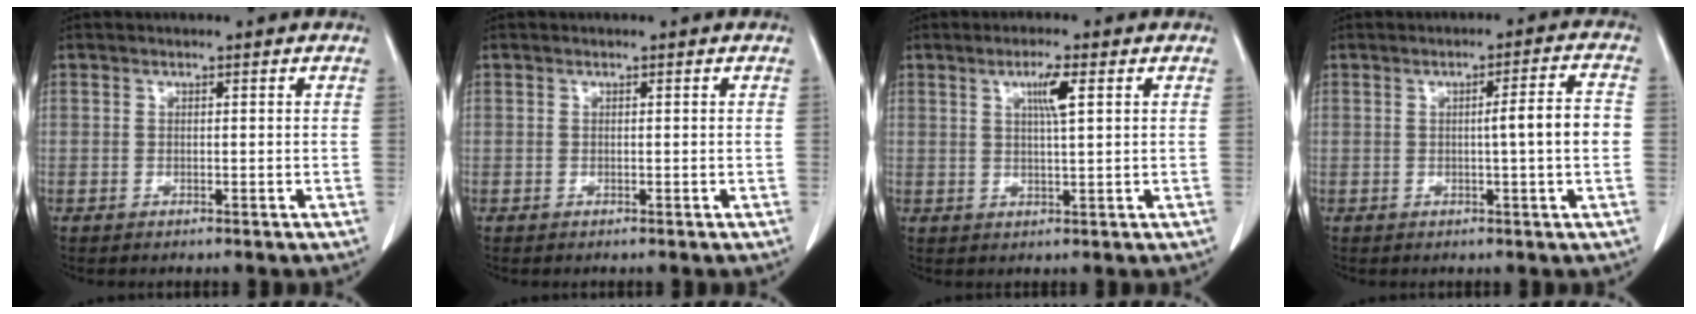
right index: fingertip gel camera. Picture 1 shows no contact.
{"total": 0.0}
{"total": 3.9, "force": [1.5, 0.0, 3.6], "torque": [-0.062, -0.002, 0.025]}
{"total": 5.6, "force": [-0.4, -0.5, 5.6], "torque": [-0.080, 0.006, -0.007]}